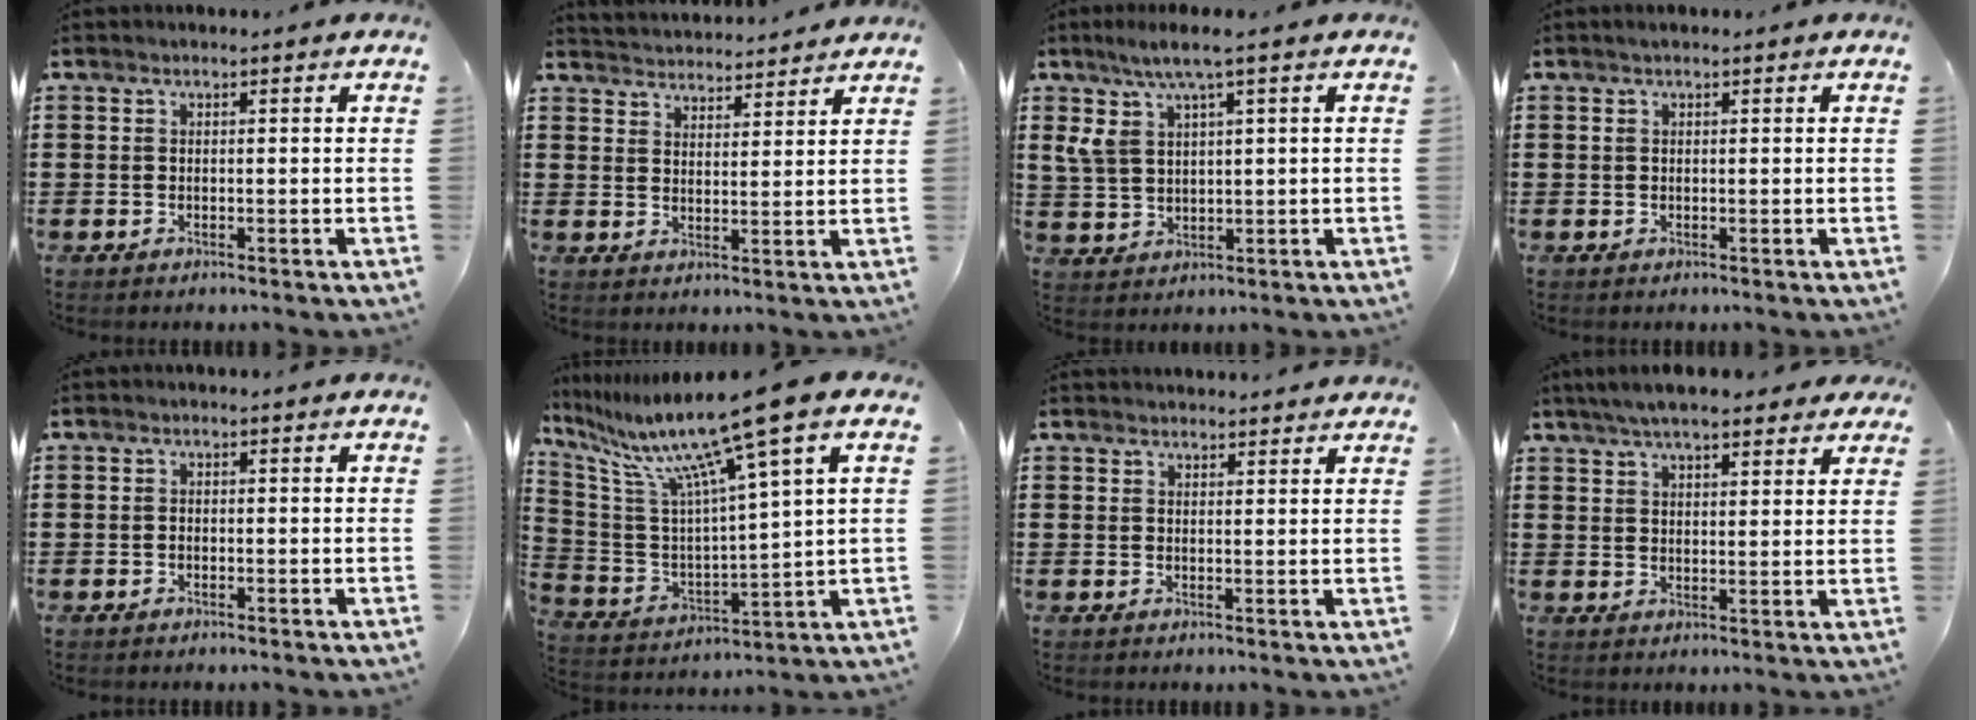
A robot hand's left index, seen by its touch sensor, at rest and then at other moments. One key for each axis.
{"total": 3.5, "fx": 3.5, "fy": 0.0, "fz": -0.6, "tx": -0.003, "ty": -0.019, "tz": 0.062}
{"total": 6.3, "fx": 3.3, "fy": 1.5, "fz": 5.1, "tx": -0.113, "ty": 0.003, "tz": 0.056}
{"total": 0.7, "fx": 0.4, "fy": 0.3, "fz": 0.5, "tx": -0.010, "ty": 0.004, "tz": 0.006}
{"total": 0.0}
{"total": 13.4, "fx": 9.5, "fy": -0.4, "fz": 9.5, "tx": -0.209, "ty": -0.059, "tz": 0.146}
{"total": 1.9, "fx": 1.9, "fy": 0.0, "fz": -0.1, "tx": -0.004, "ty": -0.001, "tz": 0.038}
{"total": 6.0, "fx": 5.3, "fy": 1.1, "fz": 2.6, "tx": -0.065, "ty": -0.005, "tz": 0.097}